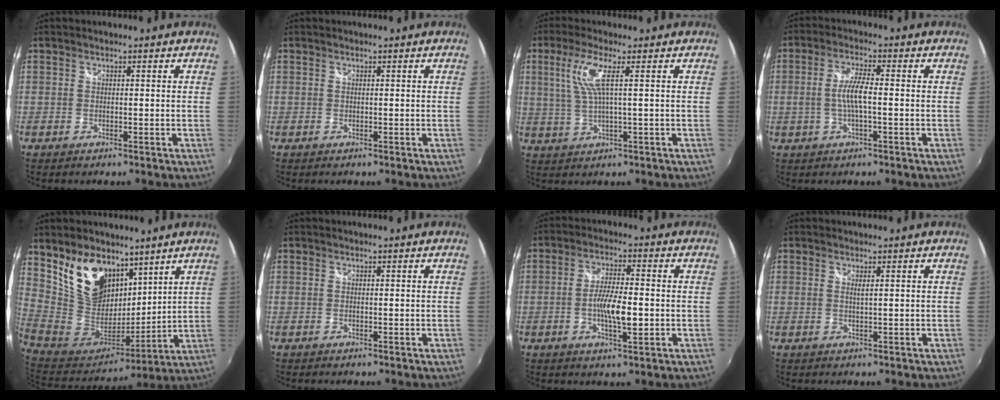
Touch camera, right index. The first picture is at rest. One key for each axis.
{"total": 0.0}
{"total": 6.3, "fx": 1.9, "fy": 0.2, "fz": 6.0, "tx": -0.122, "ty": 0.000, "tz": 0.045}
{"total": 5.4, "fx": -0.7, "fy": 0.9, "fz": 5.3, "tx": -0.104, "ty": 0.002, "tz": -0.012}
{"total": 17.8, "fx": 11.4, "fy": 10.8, "fz": 8.4, "tx": -0.181, "ty": 0.015, "tz": 0.237}
{"total": 0.0}
{"total": 7.2, "fx": -1.4, "fy": 1.7, "fz": 6.8, "tx": -0.126, "ty": -0.002, "tz": -0.024}
{"total": 0.9, "fx": 0.4, "fy": -0.2, "fz": 0.8, "tx": -0.015, "ty": -0.001, "tz": 0.006}